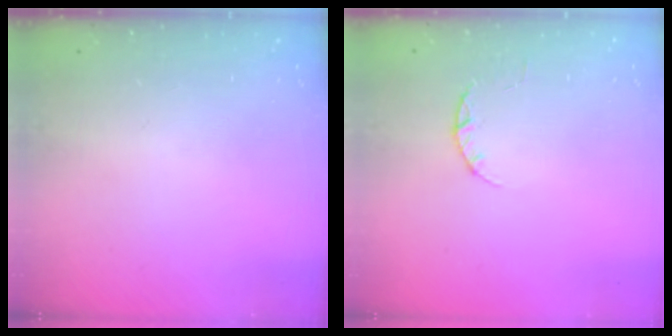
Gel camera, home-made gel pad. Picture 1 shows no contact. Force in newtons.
{"total": 2.4, "press": 2.3, "slide": 0.4}